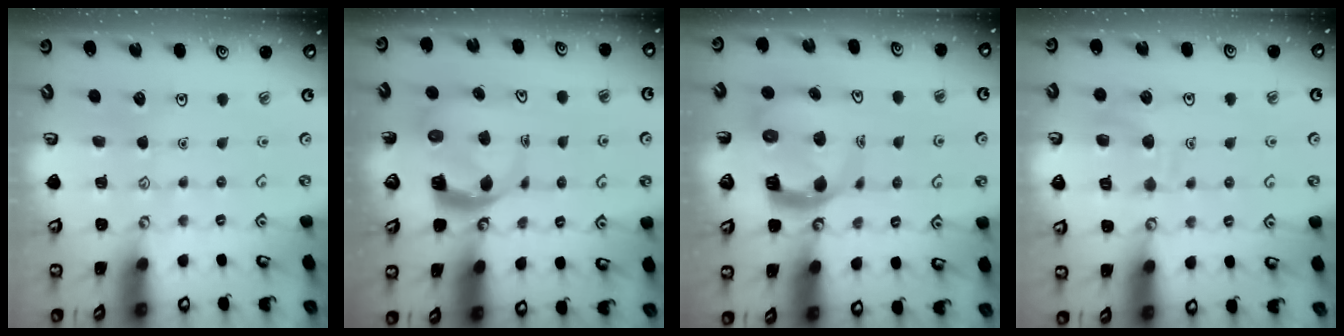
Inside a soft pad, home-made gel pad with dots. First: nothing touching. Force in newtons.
{"total": 5.4, "press": 5.4, "slide": 0.7}
{"total": 8.9, "press": 8.8, "slide": 1.3}
{"total": 9.0, "press": 8.9, "slide": 0.9}